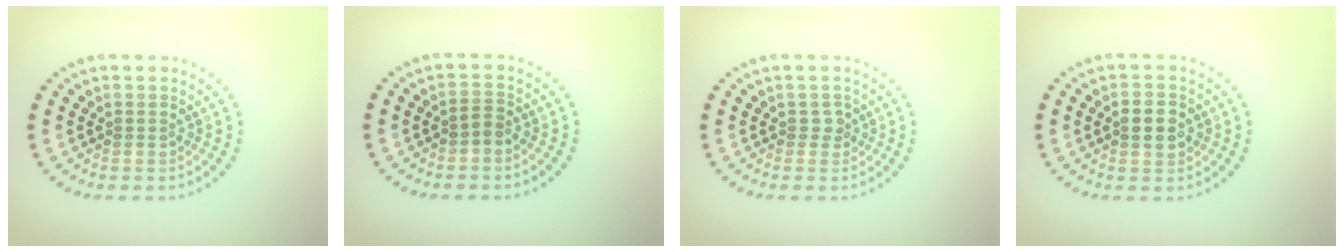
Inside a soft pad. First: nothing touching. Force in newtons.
{"total": 1.2, "press": 0.9, "slide": 0.7}
{"total": 0.9, "press": 0.7, "slide": 0.6}
{"total": 2.3, "press": 2.3, "slide": 0.2}